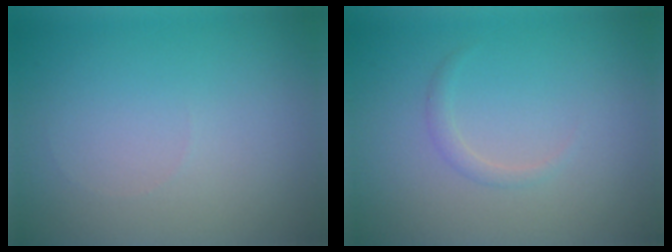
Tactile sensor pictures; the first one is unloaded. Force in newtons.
{"total": 0.9, "press": 0.9, "slide": 0.1}